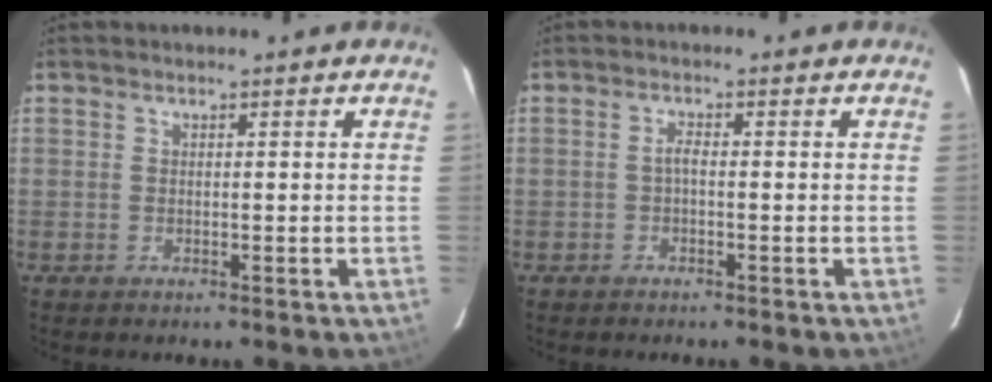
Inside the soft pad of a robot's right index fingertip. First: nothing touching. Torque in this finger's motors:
{"motor_torque": [0.27, -0.12, 0.20, 0.04]}